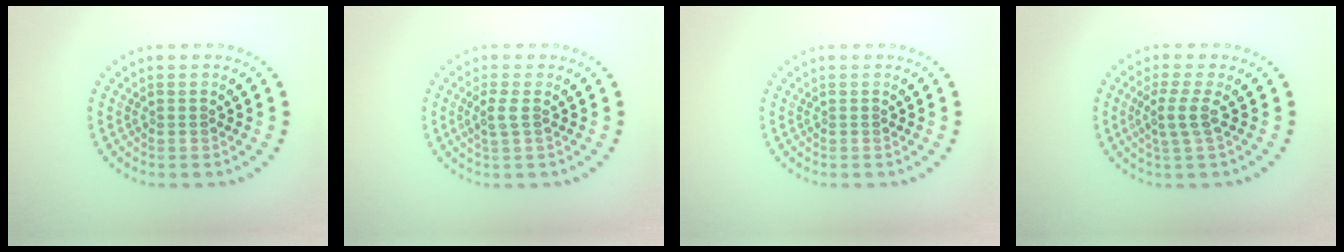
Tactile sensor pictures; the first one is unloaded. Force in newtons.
{"total": 1.5, "press": 1.3, "slide": 0.6}
{"total": 0.0}
{"total": 2.1, "press": 1.6, "slide": 1.4}